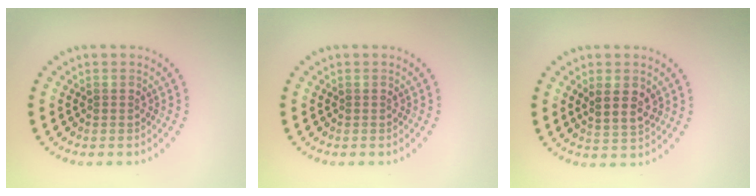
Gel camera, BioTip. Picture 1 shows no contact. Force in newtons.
{"total": 0.0}
{"total": 2.6, "press": 2.4, "slide": 1.0}